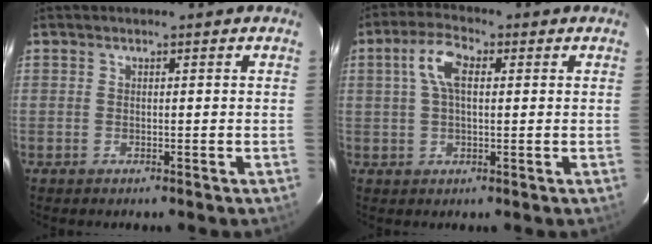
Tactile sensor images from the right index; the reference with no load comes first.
{"total": 6.1, "force": [1.4, 2.8, 5.2], "torque": [-0.103, 0.016, 0.027]}